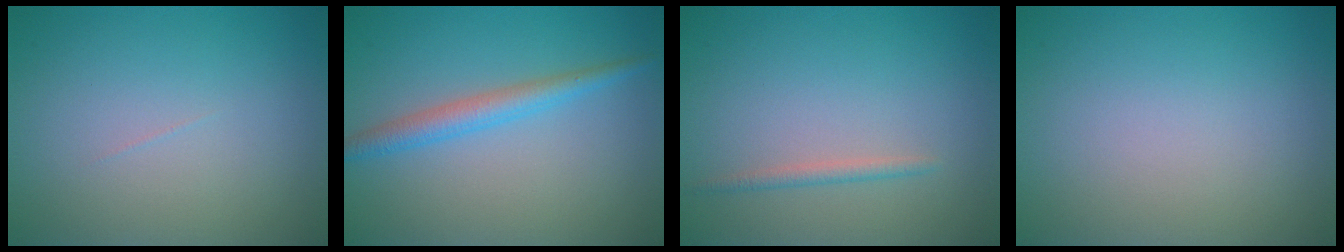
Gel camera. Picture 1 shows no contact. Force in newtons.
{"total": 2.6, "press": 2.6, "slide": 0.1}
{"total": 1.1, "press": 1.1, "slide": 0.0}
{"total": 0.0}